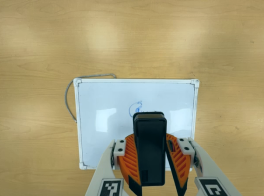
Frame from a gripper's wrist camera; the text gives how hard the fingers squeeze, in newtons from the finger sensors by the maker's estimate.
{"total": 11.8, "left": 10.4, "right": 13.3}